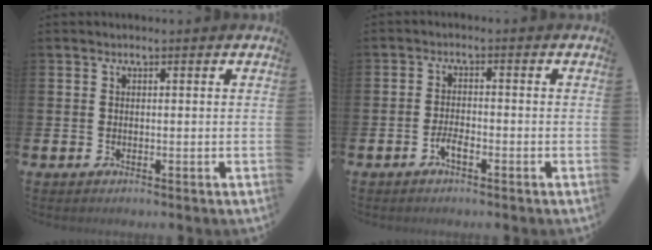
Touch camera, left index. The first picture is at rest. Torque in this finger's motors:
{"motor_torque": [0.29, 0.05, 0.03, 0.02]}